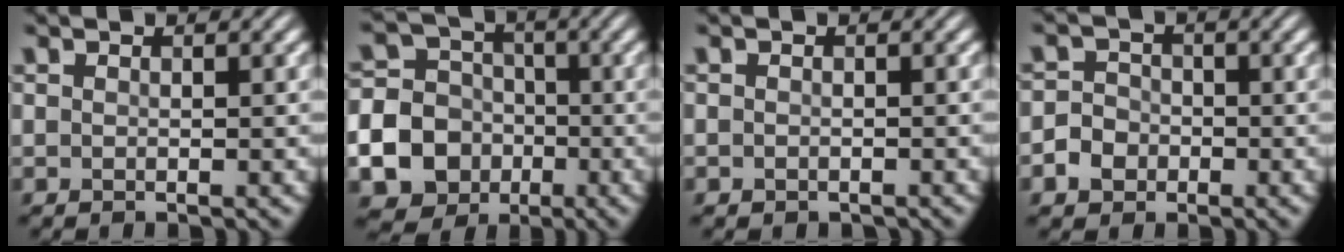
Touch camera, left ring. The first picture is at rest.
{"total": 20.4, "force": [-6.6, 18.9, 3.8], "torque": [-0.135, -0.053, -0.139]}
{"total": 0.5, "force": [-0.3, 0.4, 0.1], "torque": [0.002, -0.004, -0.005]}
{"total": 3.0, "force": [-1.2, 2.6, 1.0], "torque": [0.000, 0.001, -0.028]}